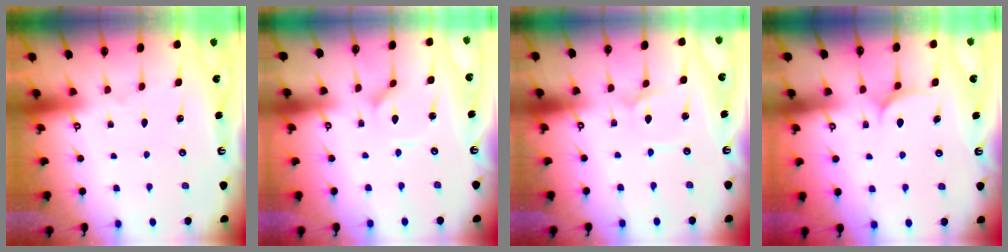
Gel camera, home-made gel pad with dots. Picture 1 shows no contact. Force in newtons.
{"total": 1.5, "press": 1.4, "slide": 0.3}
{"total": 1.4, "press": 1.3, "slide": 0.1}
{"total": 7.2, "press": 7.2, "slide": 0.6}